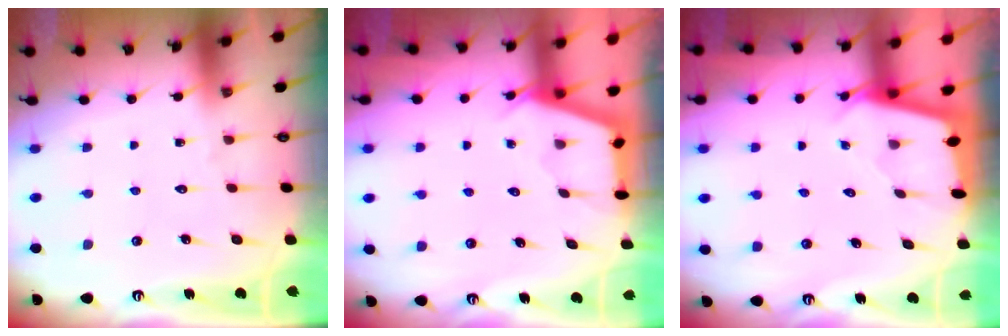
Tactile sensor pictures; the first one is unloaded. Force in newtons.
{"total": 2.9, "press": 2.9, "slide": 0.3}
{"total": 1.8, "press": 1.8, "slide": 0.1}